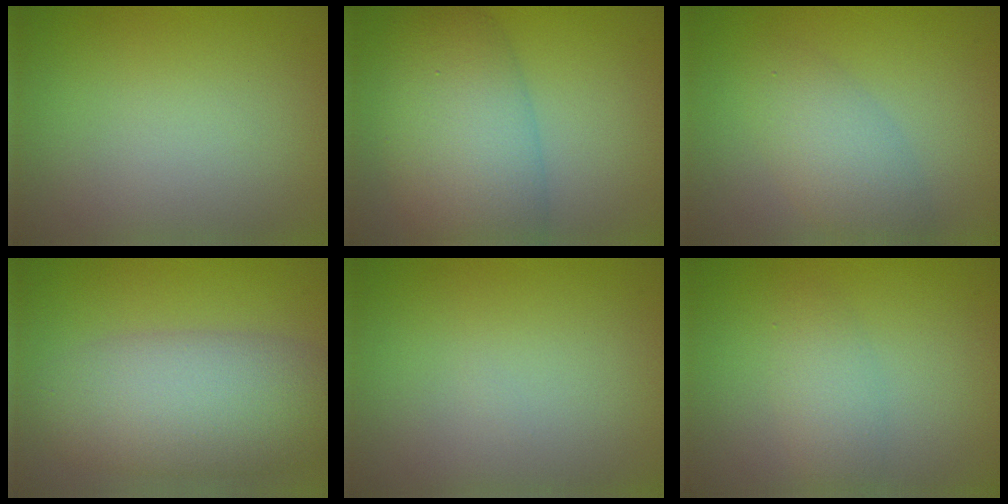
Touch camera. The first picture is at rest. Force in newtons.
{"total": 8.5, "press": 8.5, "slide": 0.3}
{"total": 2.7, "press": 2.7, "slide": 0.2}
{"total": 8.4, "press": 8.4, "slide": 0.4}
{"total": 0.0}
{"total": 2.2, "press": 2.2, "slide": 0.1}